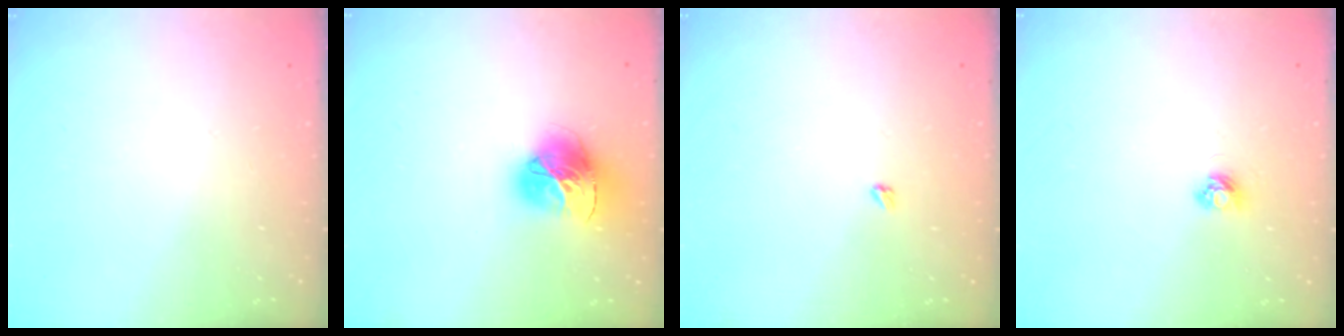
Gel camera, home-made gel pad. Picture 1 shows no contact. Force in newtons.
{"total": 16.0, "press": 15.9, "slide": 1.7}
{"total": 2.4, "press": 2.4, "slide": 0.4}
{"total": 3.6, "press": 3.6, "slide": 0.4}